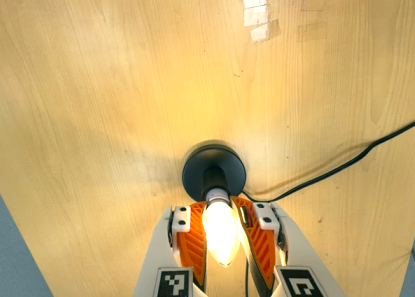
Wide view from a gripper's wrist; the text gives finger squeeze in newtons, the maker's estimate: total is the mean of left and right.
{"total": 23.1, "left": 22.7, "right": 23.5}